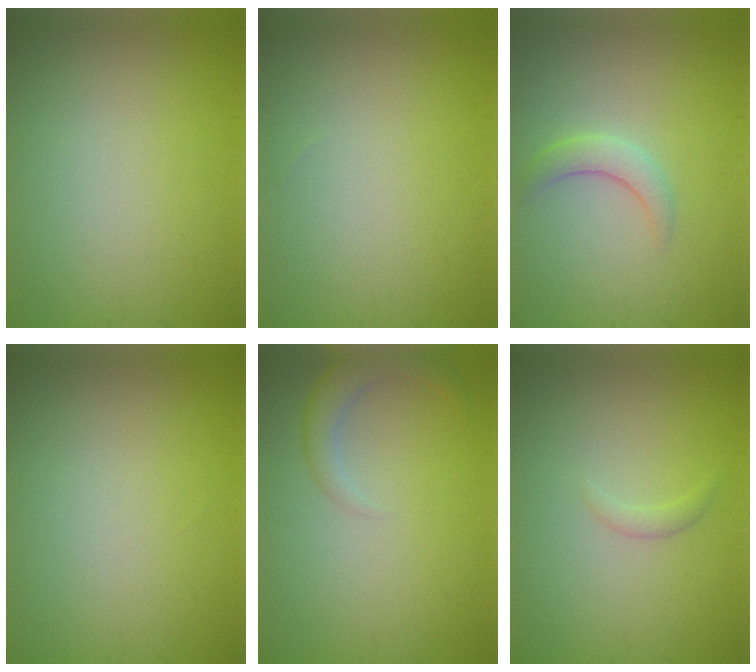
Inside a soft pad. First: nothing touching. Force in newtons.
{"total": 0.0}
{"total": 2.2, "press": 2.2, "slide": 0.2}
{"total": 0.0}
{"total": 2.6, "press": 2.5, "slide": 0.2}
{"total": 0.8, "press": 0.8, "slide": 0.1}